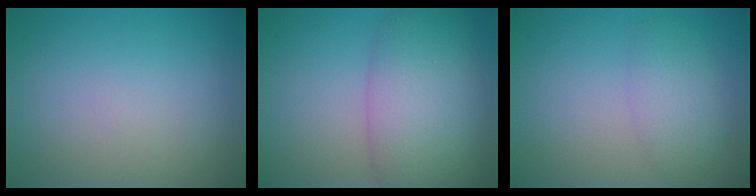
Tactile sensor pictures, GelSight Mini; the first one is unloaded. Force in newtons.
{"total": 7.9, "press": 7.9, "slide": 0.4}
{"total": 2.8, "press": 2.8, "slide": 0.0}